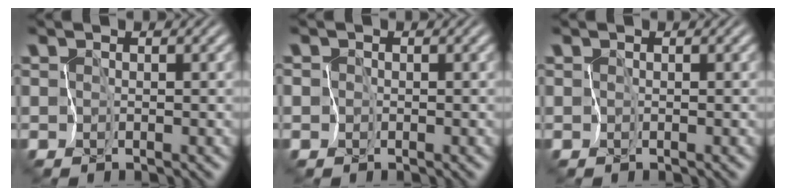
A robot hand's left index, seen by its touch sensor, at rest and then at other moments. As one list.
[{"total": 1.7, "force": [-0.4, 1.6, 0.3], "torque": [0.005, 0.010, -0.024]}, {"total": 0.0}]